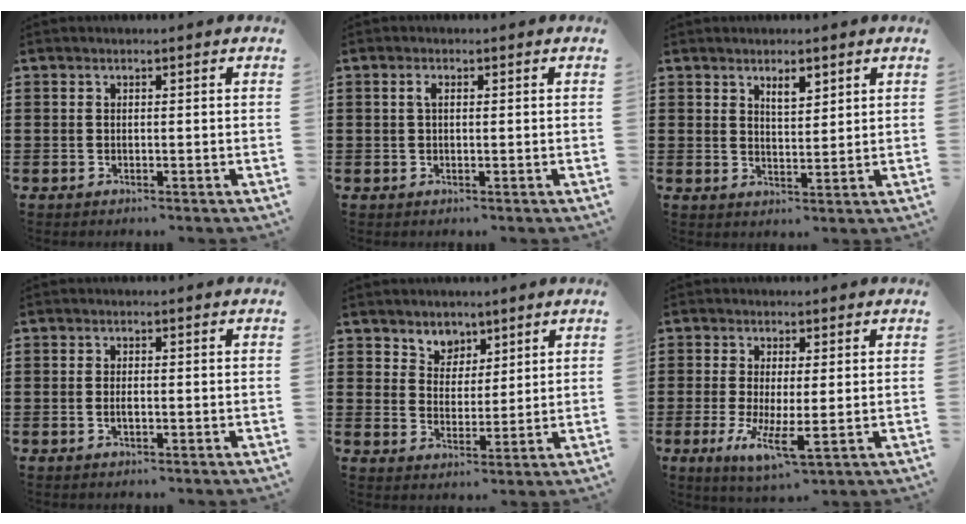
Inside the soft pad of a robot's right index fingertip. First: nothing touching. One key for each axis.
{"total": 1.2, "fx": 0.2, "fy": 0.5, "fz": 1.1, "tx": -0.024, "ty": 0.004, "tz": 0.001}
{"total": 3.0, "fx": 2.1, "fy": 1.0, "fz": 1.9, "tx": -0.033, "ty": 0.001, "tz": 0.036}
{"total": 1.1, "fx": -0.2, "fy": 0.3, "fz": 1.1, "tx": -0.020, "ty": -0.002, "tz": -0.004}
{"total": 4.4, "fx": 3.3, "fy": 2.9, "fz": -0.1, "tx": -0.020, "ty": 0.004, "tz": 0.061}
{"total": 5.8, "fx": -1.3, "fy": 1.4, "fz": 5.5, "tx": -0.110, "ty": -0.016, "tz": -0.019}